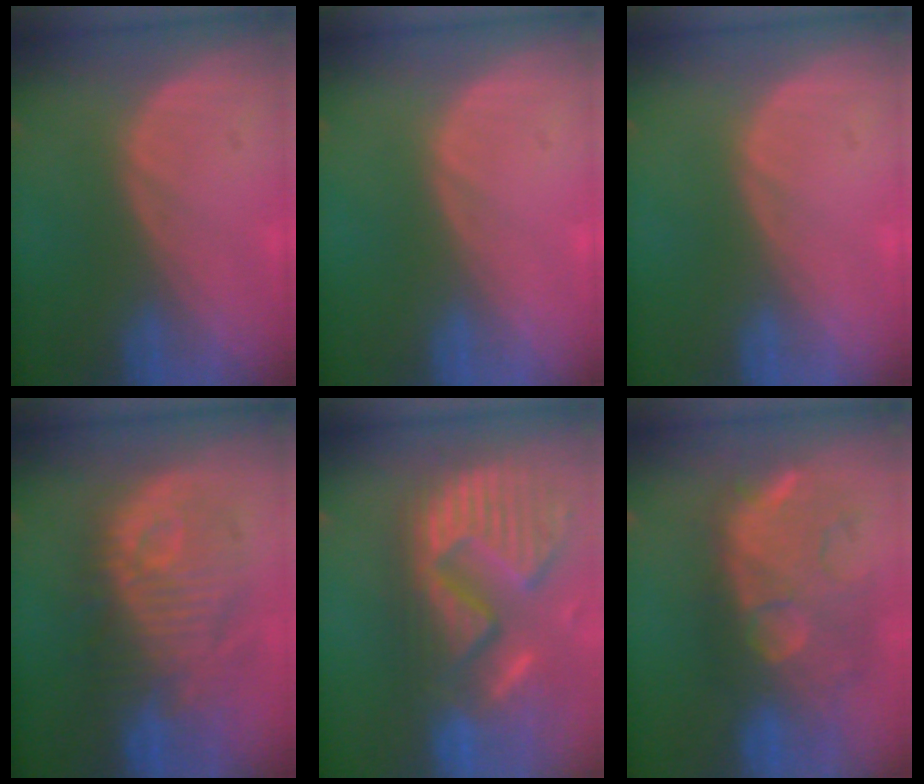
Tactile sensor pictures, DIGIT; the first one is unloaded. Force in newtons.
{"total": 0.0}
{"total": 0.0}
{"total": 11.3, "press": 10.6, "slide": 3.7}
{"total": 14.4, "press": 12.0, "slide": 8.0}
{"total": 11.3, "press": 10.5, "slide": 4.4}